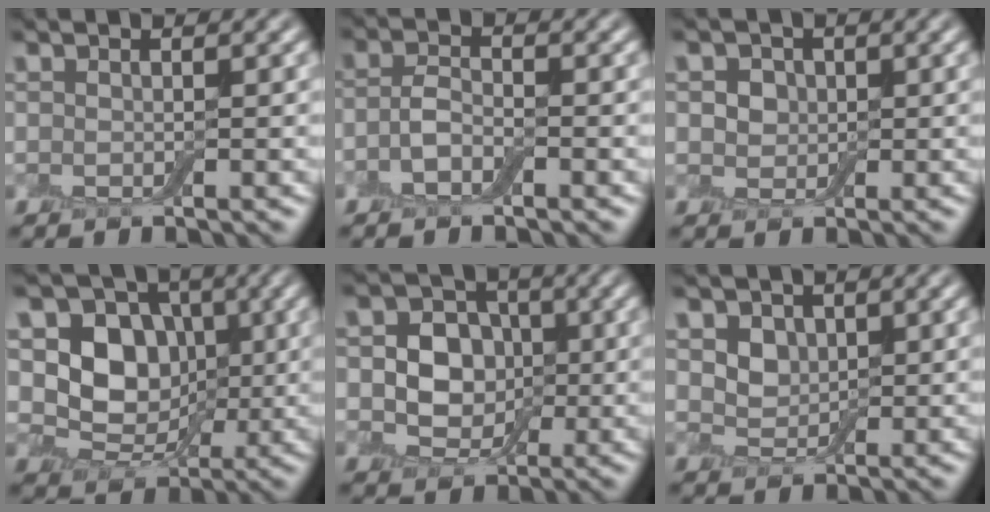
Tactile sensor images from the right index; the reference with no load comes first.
{"total": 2.1, "force": [-1.3, 1.0, 1.3], "torque": [-0.027, 0.001, -0.030]}
{"total": 2.9, "force": [0.9, 2.5, 1.3], "torque": [-0.030, 0.007, 0.009]}
{"total": 6.7, "force": [0.6, 5.7, 3.6], "torque": [-0.048, -0.006, 0.000]}
{"total": 5.5, "force": [-0.3, 4.8, 2.8], "torque": [-0.030, -0.001, -0.020]}
{"total": 2.9, "force": [1.1, 2.3, 1.3], "torque": [-0.038, -0.010, 0.027]}